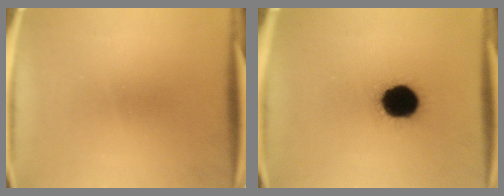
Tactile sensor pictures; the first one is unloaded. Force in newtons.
{"total": 15.4}